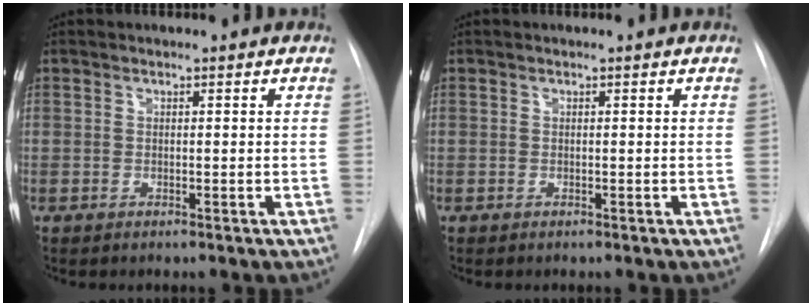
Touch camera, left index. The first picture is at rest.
{"total": 0.0}